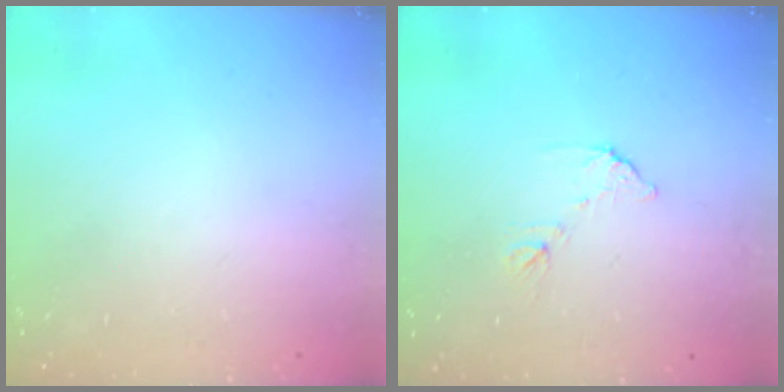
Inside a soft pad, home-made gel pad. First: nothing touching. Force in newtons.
{"total": 6.6, "press": 6.6, "slide": 0.4}